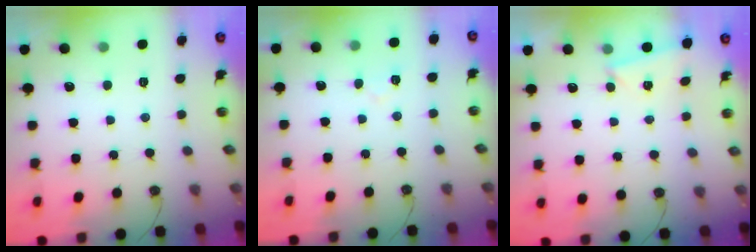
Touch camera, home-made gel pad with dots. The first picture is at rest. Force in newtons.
{"total": 4.7, "press": 4.2, "slide": 1.9}
{"total": 2.0, "press": 1.9, "slide": 0.7}